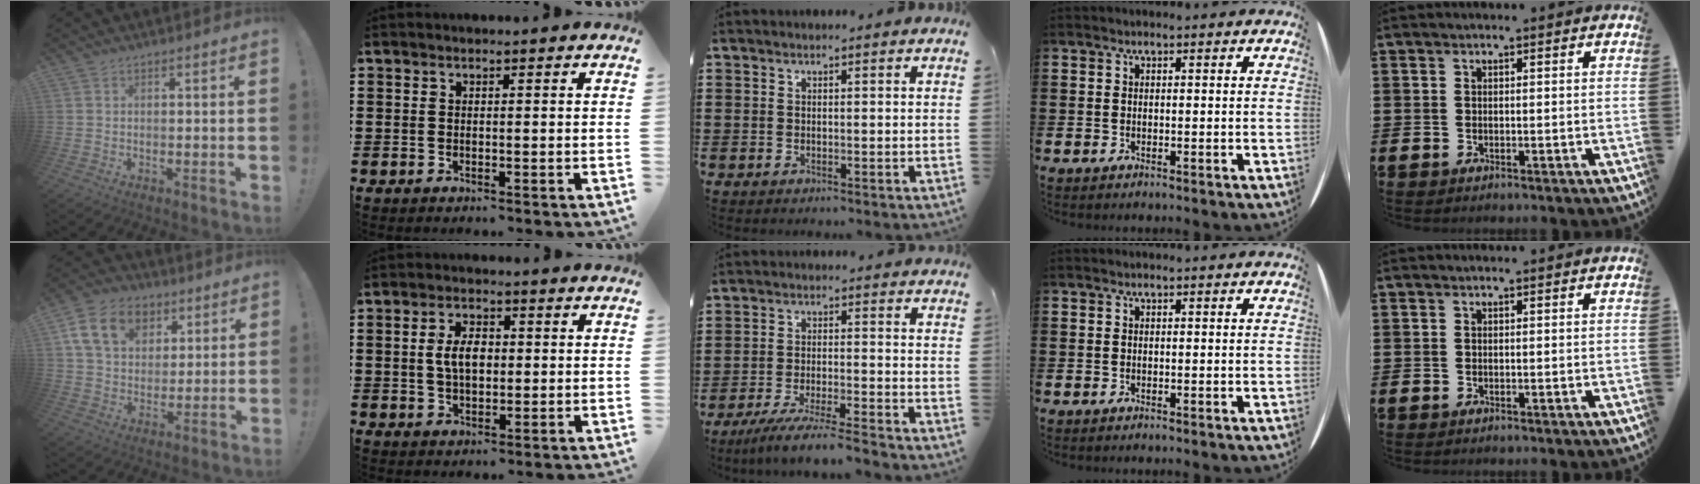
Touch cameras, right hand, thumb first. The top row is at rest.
{"thumb": {"total": 16.1, "force": [6.8, 11.7, 8.7], "torque": [-0.139, -0.020, 0.133]}, "index": {"total": 4.7, "force": [0.4, 2.5, 4.0], "torque": [-0.073, 0.007, 0.003]}, "middle": {"total": 5.6, "force": [-5.1, -0.2, 2.3], "torque": [-0.048, -0.016, -0.097]}}